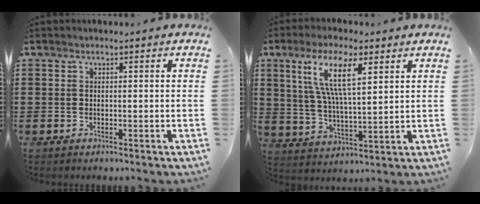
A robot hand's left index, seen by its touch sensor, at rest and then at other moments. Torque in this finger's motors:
{"motor_torque": [1.80, -0.33, 1.05, 0.21]}